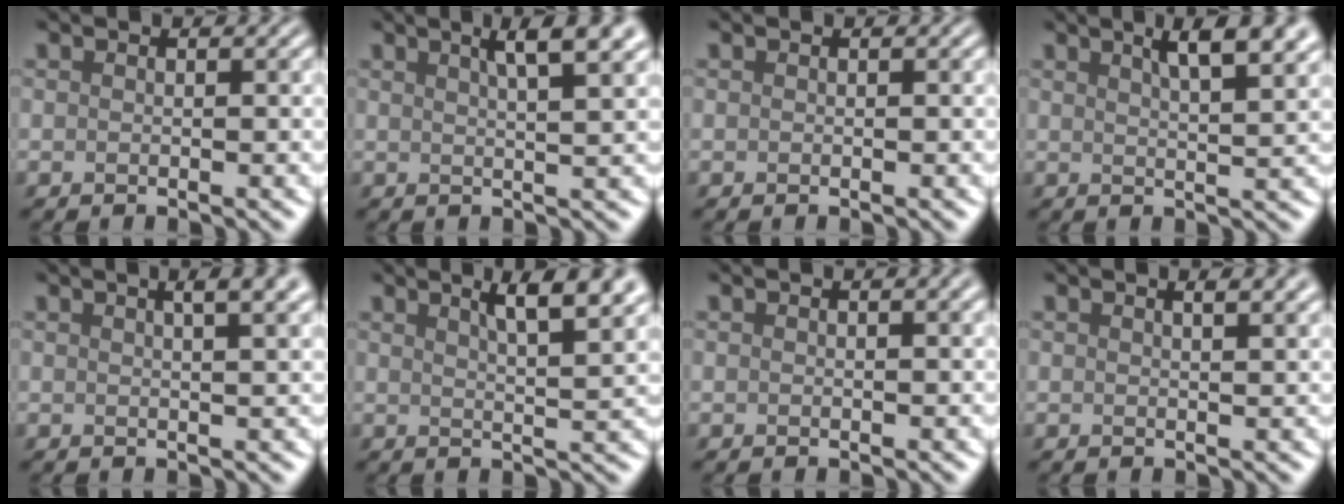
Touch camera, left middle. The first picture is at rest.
{"total": 4.9, "force": [2.8, 1.1, 3.9], "torque": [-0.031, 0.023, 0.025]}
{"total": 0.0}
{"total": 5.9, "force": [3.5, 1.7, 4.5], "torque": [-0.034, 0.027, 0.035]}
{"total": 5.7, "force": [3.1, 2.3, 4.1], "torque": [-0.021, 0.042, 0.018]}
{"total": 6.1, "force": [3.6, 1.6, 4.6], "torque": [-0.037, 0.025, 0.038]}
{"total": 1.7, "force": [0.9, 0.6, 1.3], "torque": [-0.010, 0.001, 0.002]}
{"total": 3.8, "force": [2.3, 1.7, 2.6], "torque": [-0.001, 0.027, 0.002]}